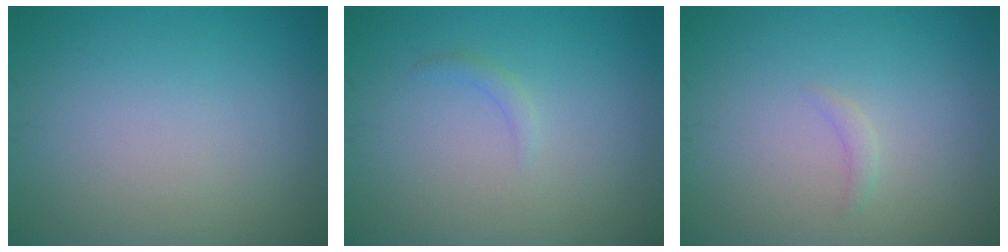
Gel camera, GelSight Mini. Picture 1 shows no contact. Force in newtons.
{"total": 0.8, "press": 0.8, "slide": 0.1}
{"total": 0.8, "press": 0.7, "slide": 0.2}